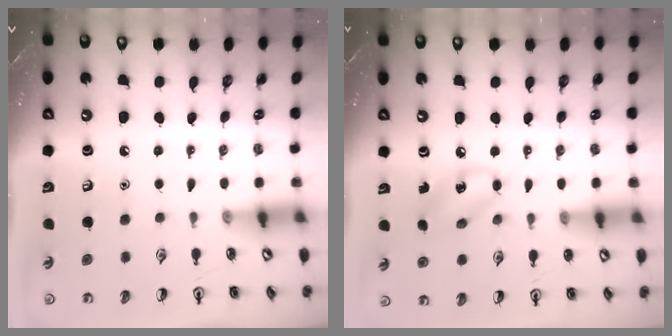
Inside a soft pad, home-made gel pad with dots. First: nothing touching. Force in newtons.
{"total": 5.7, "press": 5.6, "slide": 0.6}